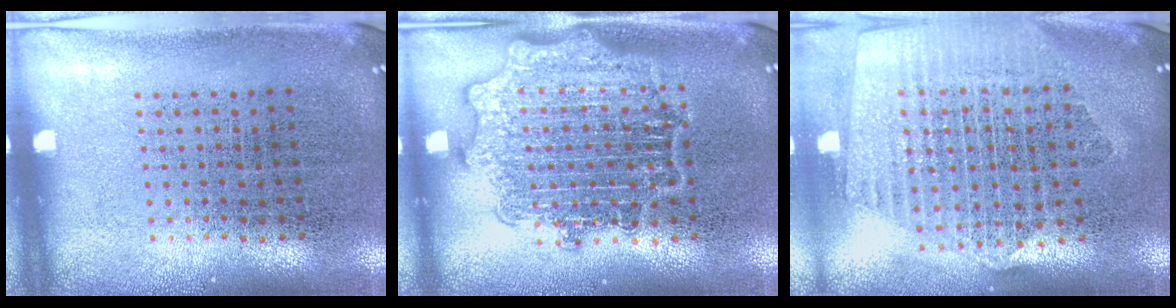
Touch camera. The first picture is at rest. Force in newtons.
{"total": 2.8, "press": 2.8, "slide": 0.4}
{"total": 2.3, "press": 2.0, "slide": 1.1}